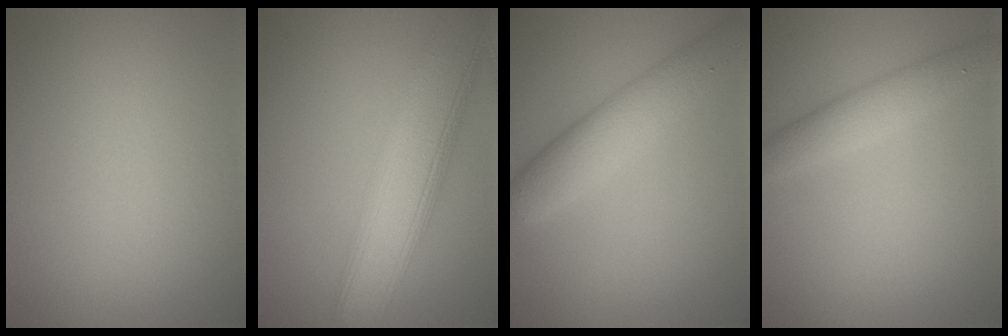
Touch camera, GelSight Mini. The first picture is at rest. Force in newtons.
{"total": 9.5, "press": 9.5, "slide": 0.7}
{"total": 5.5, "press": 5.5, "slide": 0.3}
{"total": 3.2, "press": 3.2, "slide": 0.0}